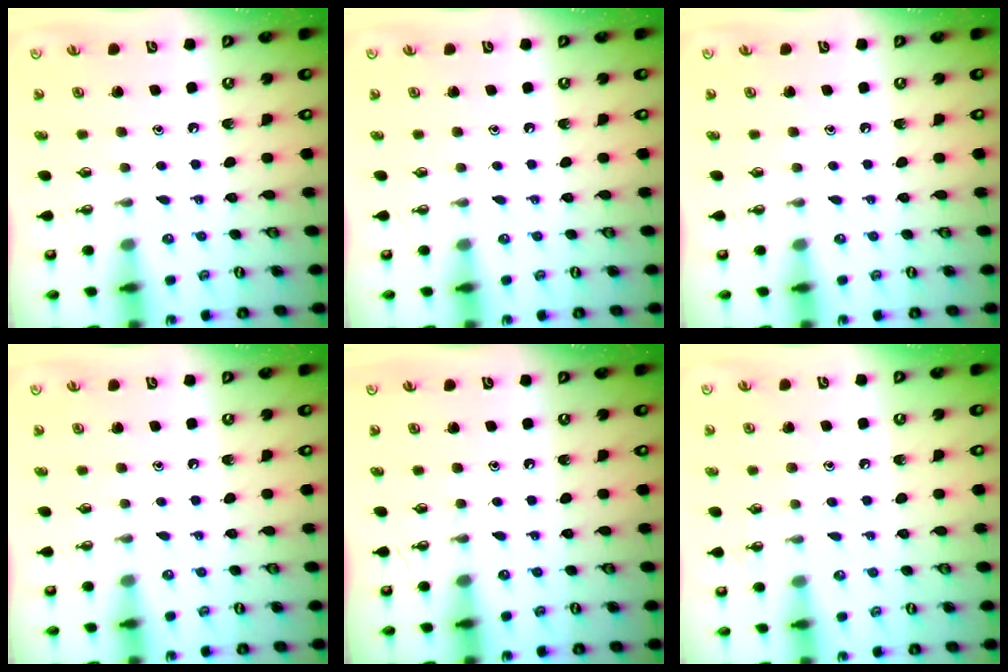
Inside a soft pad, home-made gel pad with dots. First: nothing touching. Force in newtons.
{"total": 0.0}
{"total": 0.0}
{"total": 0.0}
{"total": 0.0}
{"total": 5.3, "press": 5.3, "slide": 0.5}